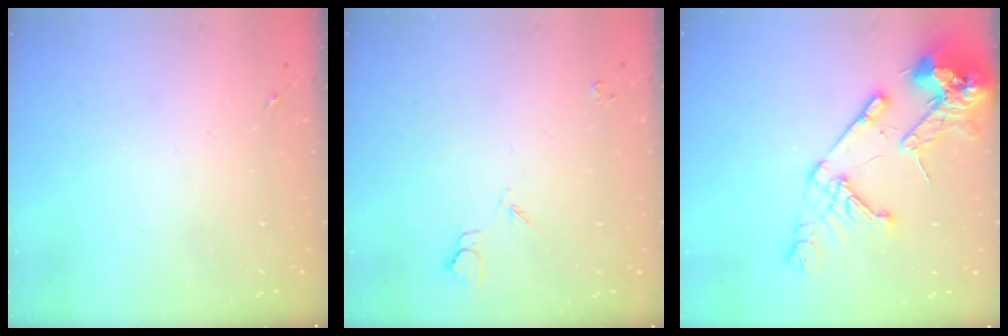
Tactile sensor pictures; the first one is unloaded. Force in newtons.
{"total": 3.9, "press": 3.9, "slide": 0.7}
{"total": 19.4, "press": 19.2, "slide": 2.7}